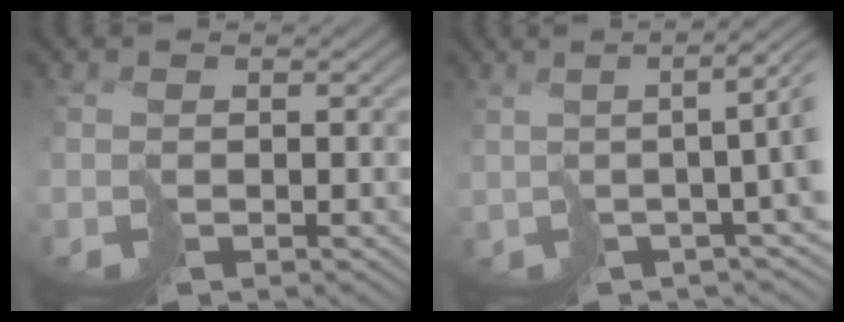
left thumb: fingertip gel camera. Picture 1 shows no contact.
{"total": 7.7, "force": [1.0, 0.6, 7.6], "torque": [-0.106, 0.008, 0.024]}